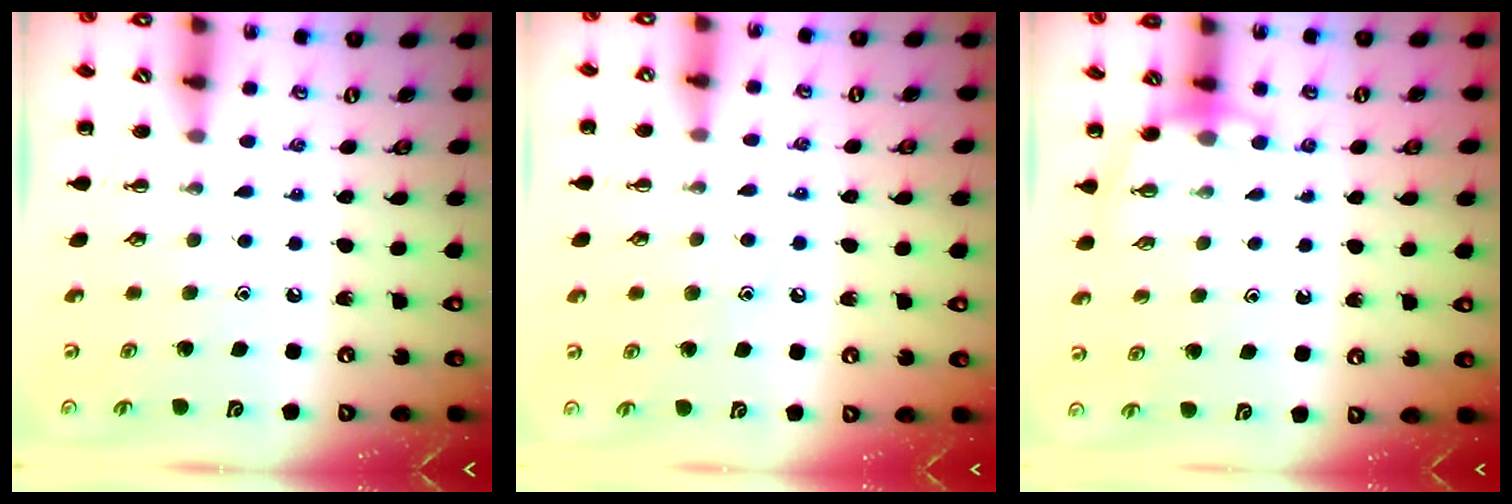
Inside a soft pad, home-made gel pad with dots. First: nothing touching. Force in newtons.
{"total": 6.7, "press": 6.5, "slide": 1.4}
{"total": 3.7, "press": 3.6, "slide": 0.9}